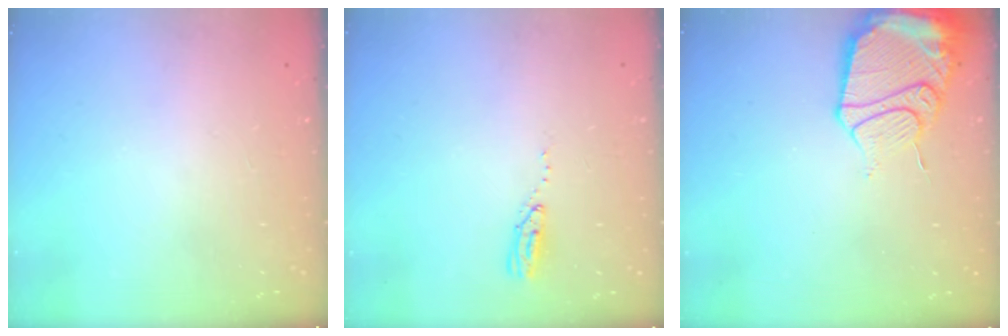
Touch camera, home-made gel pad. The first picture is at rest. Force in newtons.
{"total": 3.8, "press": 3.8, "slide": 0.3}
{"total": 15.2, "press": 15.1, "slide": 1.8}